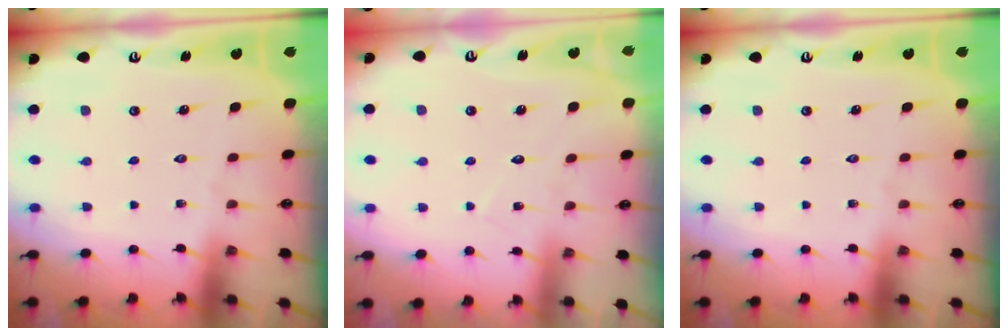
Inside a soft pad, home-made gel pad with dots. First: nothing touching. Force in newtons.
{"total": 5.4, "press": 5.4, "slide": 0.4}
{"total": 0.0}